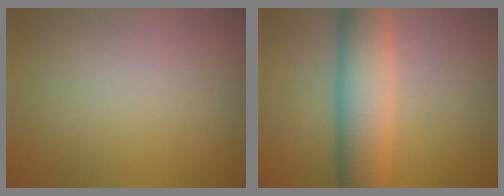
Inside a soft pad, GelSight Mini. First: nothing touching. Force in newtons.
{"total": 7.9, "press": 7.9, "slide": 0.2}